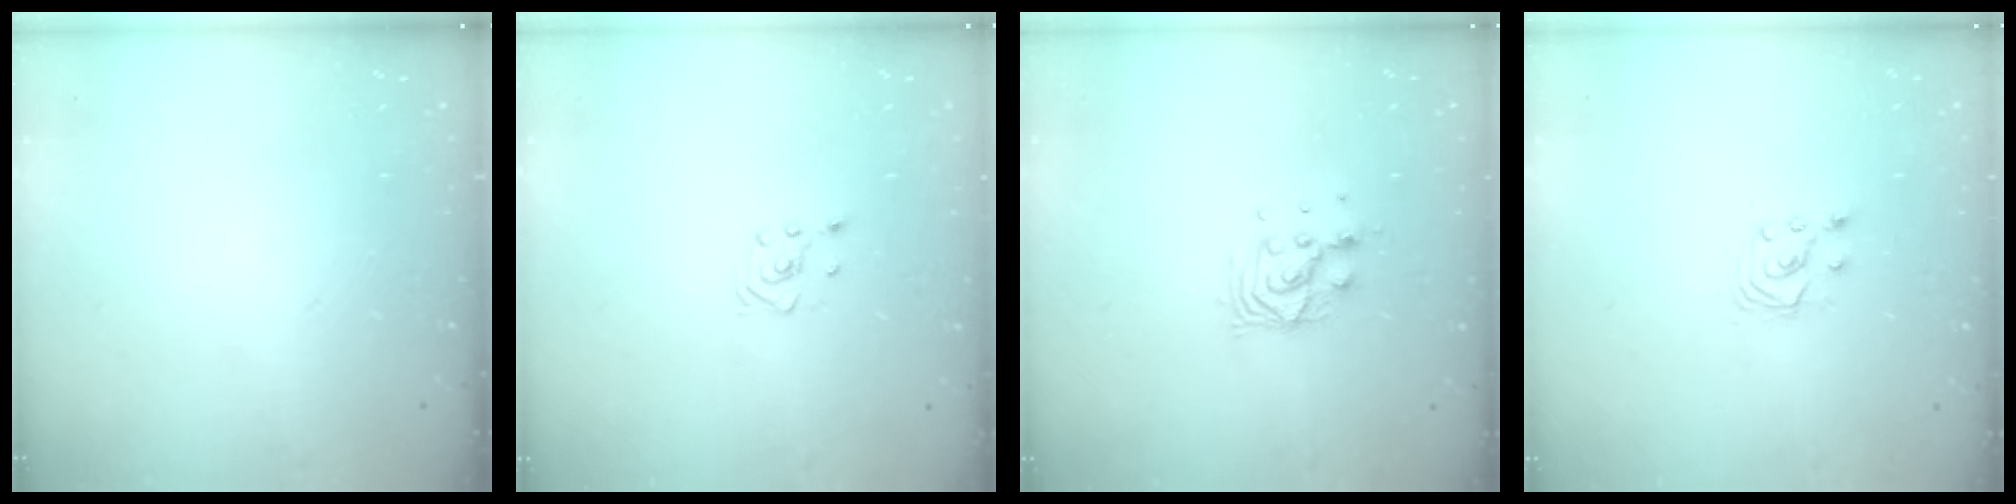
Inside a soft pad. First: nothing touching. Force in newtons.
{"total": 2.8, "press": 2.6, "slide": 1.0}
{"total": 8.4, "press": 8.4, "slide": 0.6}
{"total": 2.9, "press": 2.9, "slide": 0.2}